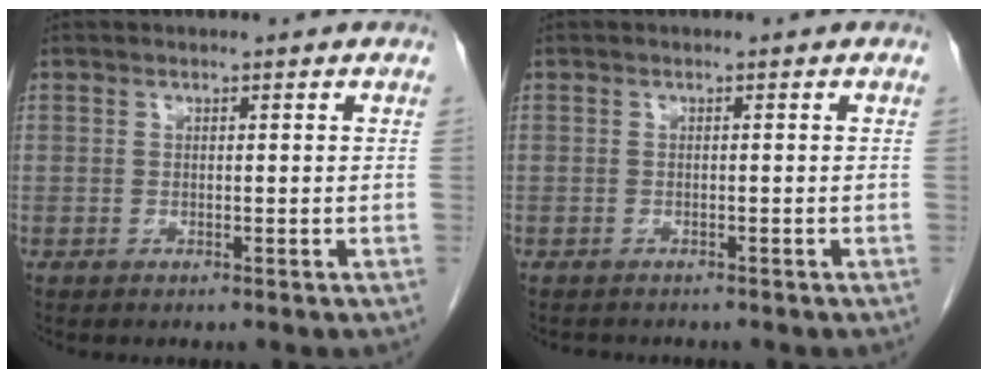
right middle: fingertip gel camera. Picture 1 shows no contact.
{"total": 2.0, "force": [-1.8, 0.8, 0.5], "torque": [-0.012, -0.004, -0.024]}